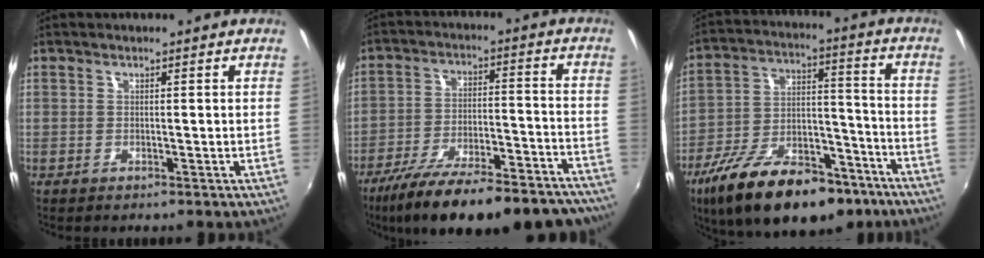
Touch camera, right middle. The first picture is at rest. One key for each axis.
{"total": 27.3, "fx": -22.7, "fy": 6.9, "fz": 13.5, "tx": -0.229, "ty": -0.034, "tz": -0.318}
{"total": 22.5, "fx": -14.8, "fy": 10.0, "fz": 13.8, "tx": -0.249, "ty": -0.010, "tz": -0.226}